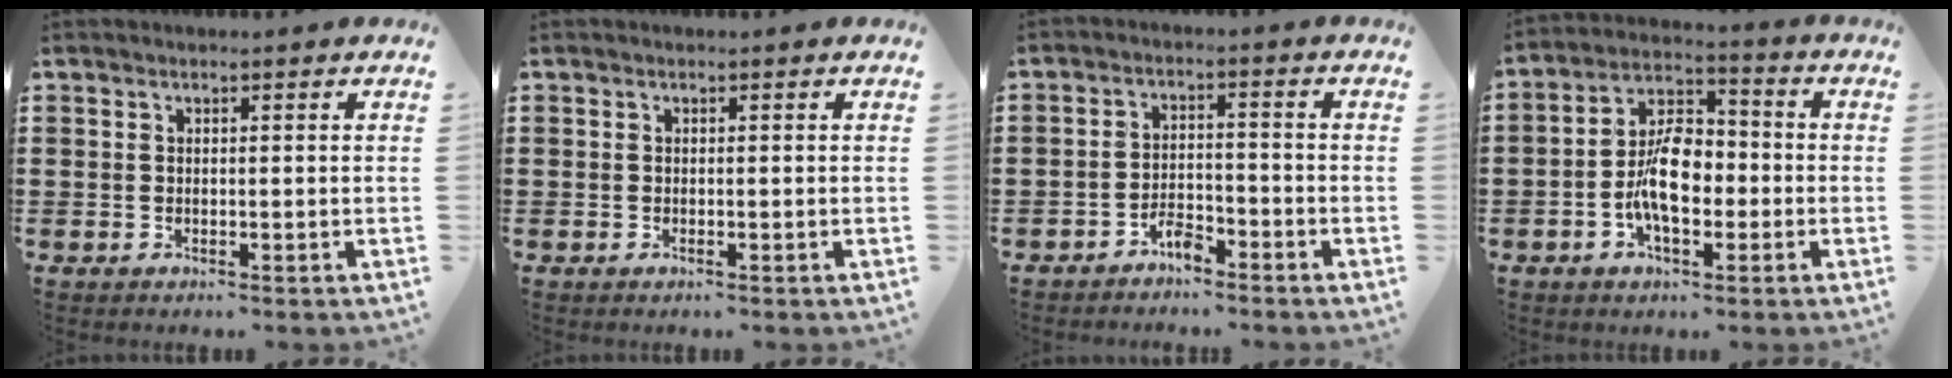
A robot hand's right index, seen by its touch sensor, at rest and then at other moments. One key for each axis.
{"total": 0.0}
{"total": 3.3, "fx": -2.8, "fy": 0.9, "fz": 1.4, "tx": -0.028, "ty": 0.009, "tz": -0.055}
{"total": 9.1, "fx": -2.0, "fy": 4.8, "fz": 7.5, "tx": -0.148, "ty": 0.004, "tz": -0.042}